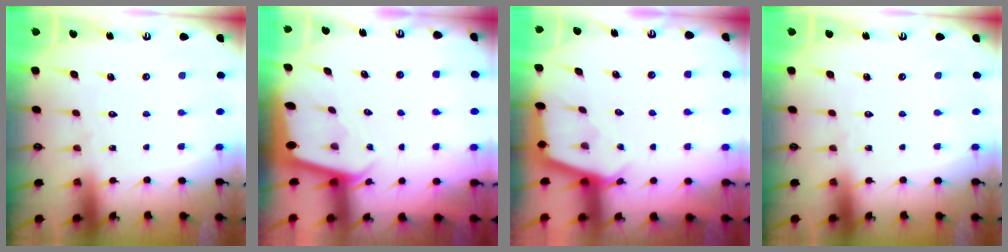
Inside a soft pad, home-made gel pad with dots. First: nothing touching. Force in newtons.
{"total": 1.9, "press": 1.9, "slide": 0.1}
{"total": 3.0, "press": 3.0, "slide": 0.3}
{"total": 0.0}